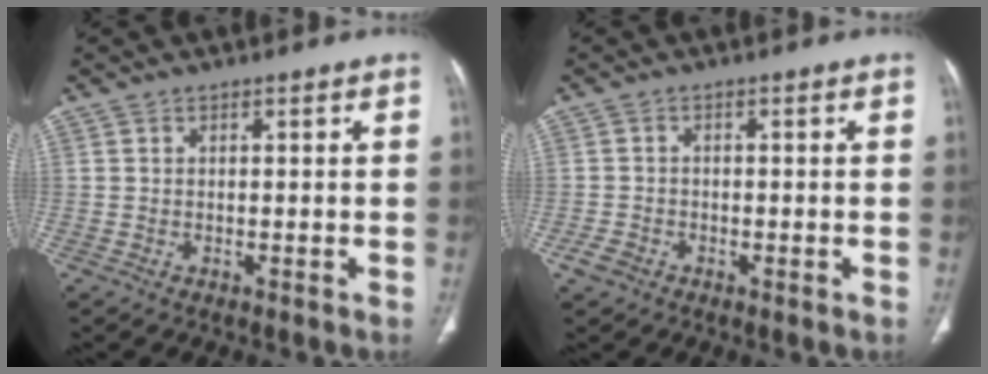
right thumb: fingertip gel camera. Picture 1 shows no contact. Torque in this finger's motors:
{"motor_torque": [0.37, 0.15, 0.00, -0.49, -0.04]}